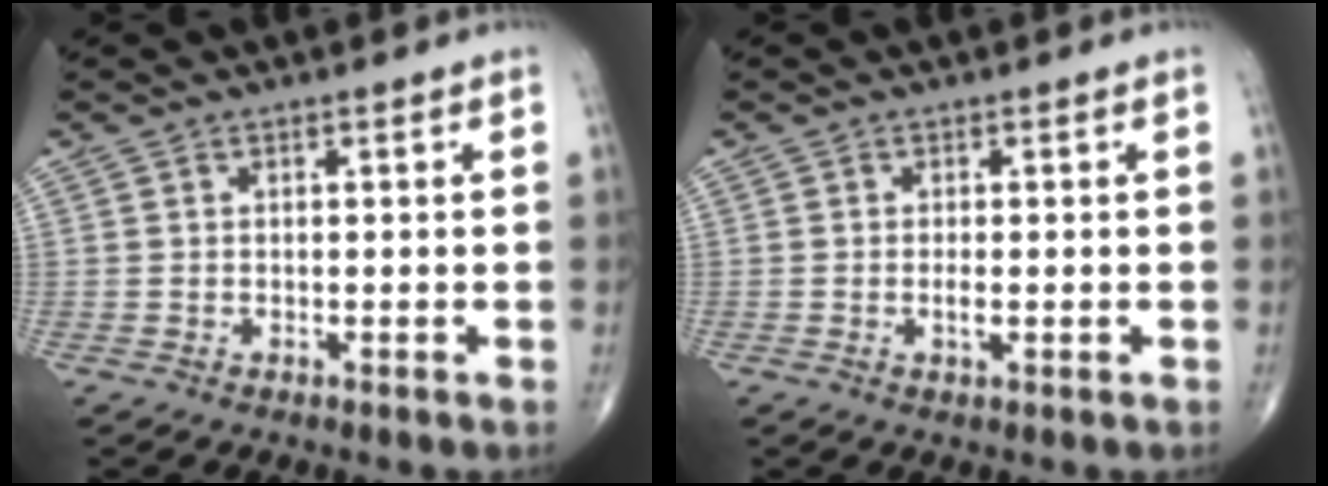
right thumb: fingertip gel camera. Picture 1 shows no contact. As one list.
[{"total": 1.6, "force": [-0.3, 0.5, 1.4], "torque": [-0.028, -0.003, -0.005]}]